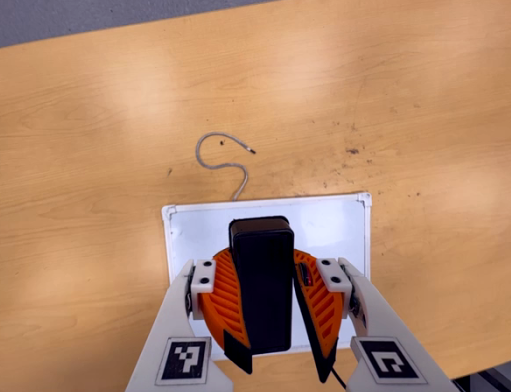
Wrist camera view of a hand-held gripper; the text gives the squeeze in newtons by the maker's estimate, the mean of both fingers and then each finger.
{"total": 11.2, "left": 11.1, "right": 11.2}